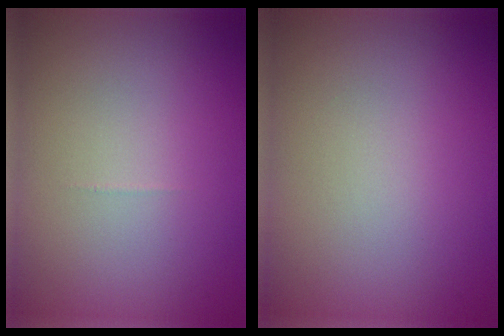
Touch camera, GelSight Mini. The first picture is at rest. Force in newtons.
{"total": 0.0}